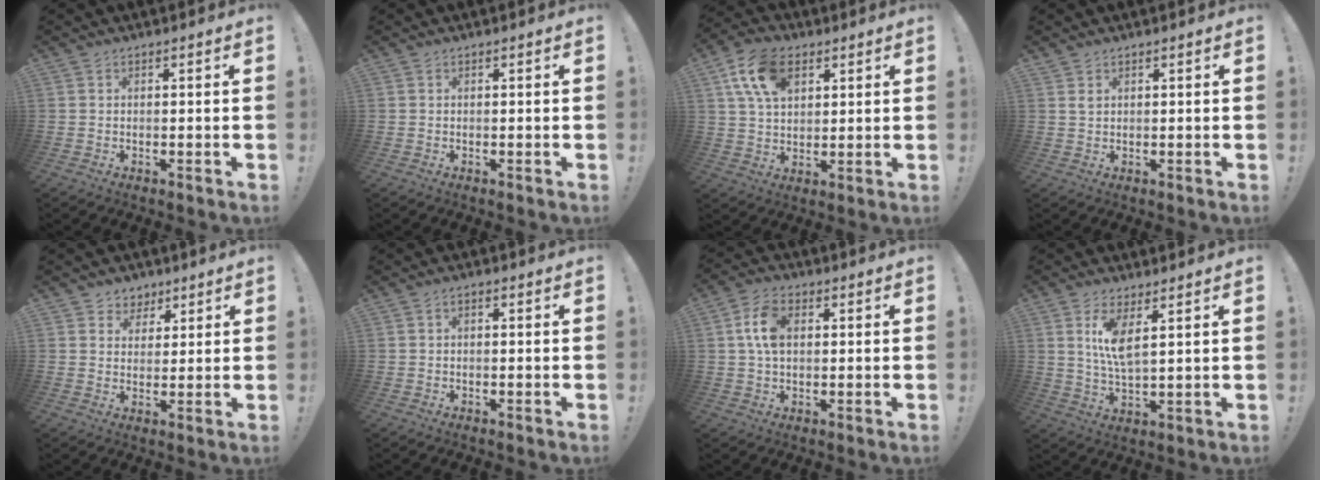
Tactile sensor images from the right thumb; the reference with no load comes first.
{"total": 0.0}
{"total": 13.6, "force": [5.8, 8.6, 8.7], "torque": [-0.152, -0.003, 0.110]}
{"total": 1.3, "force": [1.0, 0.5, 0.7], "torque": [-0.007, -0.005, 0.017]}
{"total": 5.6, "force": [3.1, 4.6, 0.4], "torque": [0.002, -0.027, 0.060]}
{"total": 1.1, "force": [-0.9, 0.2, 0.7], "torque": [-0.010, 0.002, -0.016]}
{"total": 8.6, "force": [1.6, 5.5, 6.4], "torque": [-0.124, 0.008, 0.031]}
{"total": 8.0, "force": [3.8, 2.2, 6.7], "torque": [-0.127, -0.020, 0.061]}